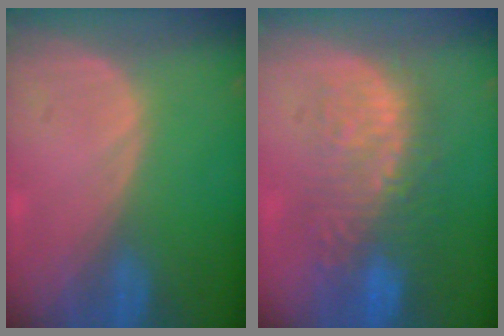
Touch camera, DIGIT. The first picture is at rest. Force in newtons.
{"total": 10.9, "press": 9.6, "slide": 5.2}